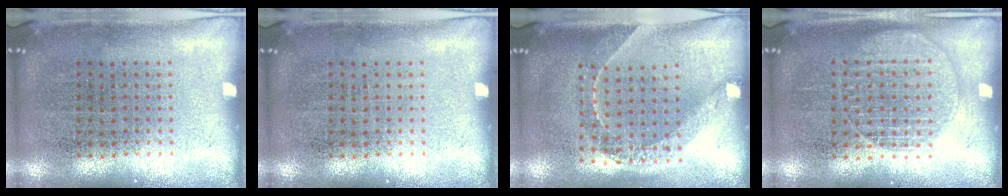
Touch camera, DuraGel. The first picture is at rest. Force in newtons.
{"total": 0.0}
{"total": 1.6, "press": 1.3, "slide": 0.9}
{"total": 1.3, "press": 1.3, "slide": 0.1}